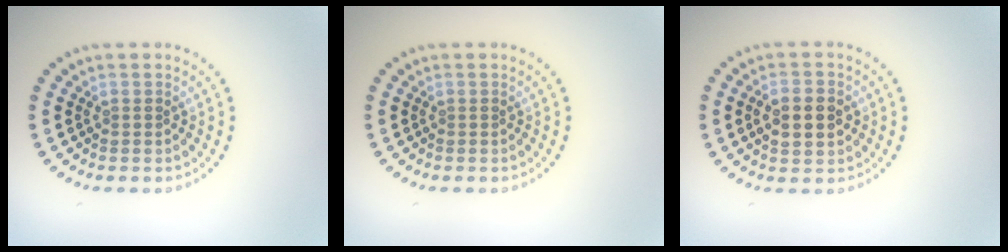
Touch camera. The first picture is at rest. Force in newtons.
{"total": 0.0}
{"total": 4.4, "press": 4.4, "slide": 0.2}